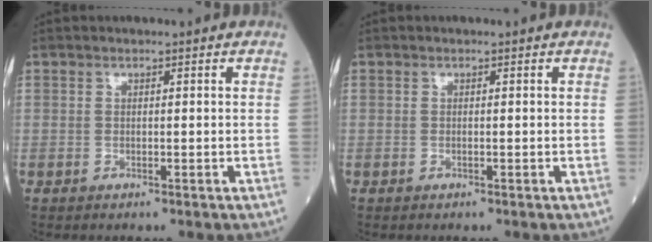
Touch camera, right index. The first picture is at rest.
{"total": 0.0}